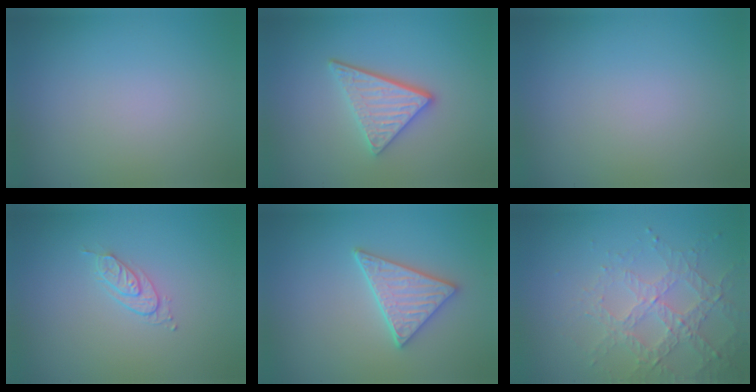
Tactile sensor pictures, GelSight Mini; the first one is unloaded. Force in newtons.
{"total": 3.9, "press": 3.1, "slide": 2.4}
{"total": 0.0}
{"total": 1.7, "press": 1.1, "slide": 1.3}
{"total": 3.7, "press": 3.3, "slide": 1.7}
{"total": 3.2, "press": 3.2, "slide": 0.5}